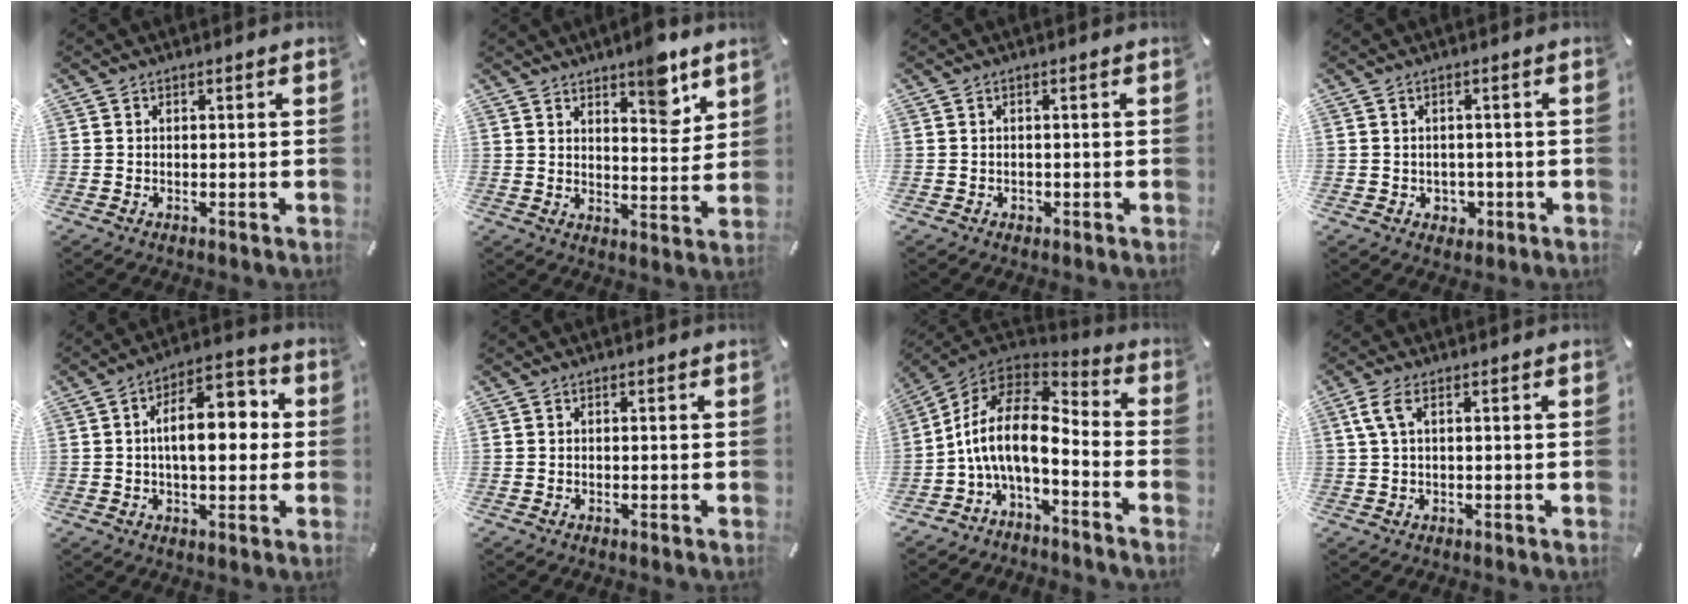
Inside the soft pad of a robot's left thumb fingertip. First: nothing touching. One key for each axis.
{"total": 8.7, "fx": 6.4, "fy": 3.3, "fz": 4.8, "tx": -0.040, "ty": -0.050, "tz": 0.103}
{"total": 0.8, "fx": -0.3, "fy": 0.7, "fz": 0.2, "tx": -0.005, "ty": 0.003, "tz": -0.008}
{"total": 2.8, "fx": -0.4, "fy": 2.7, "fz": 0.6, "tx": 0.001, "ty": -0.003, "tz": -0.012}
{"total": 12.7, "fx": 0.9, "fy": 6.6, "fz": 10.8, "tx": -0.158, "ty": -0.001, "tz": 0.010}
{"total": 0.0}
{"total": 14.0, "fx": -1.9, "fy": 6.7, "fz": 12.2, "tx": -0.262, "ty": -0.006, "tz": -0.037}
{"total": 3.7, "fx": 0.9, "fy": 1.2, "fz": 3.4, "tx": -0.068, "ty": 0.003, "tz": 0.016}